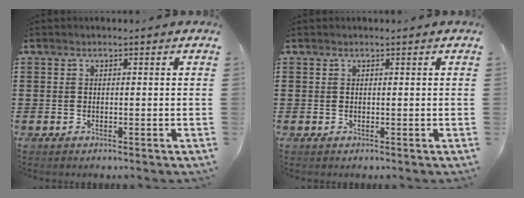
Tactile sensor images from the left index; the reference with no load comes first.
{"total": 0.0}